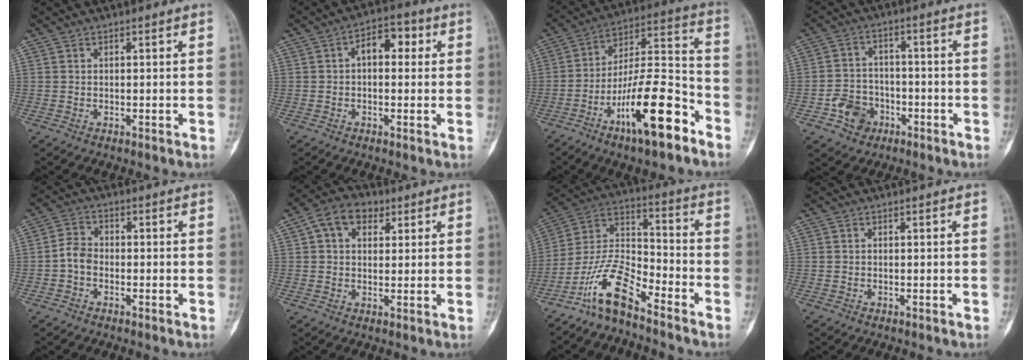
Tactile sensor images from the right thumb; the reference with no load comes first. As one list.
[{"total": 6.4, "force": [1.0, 3.9, 5.0], "torque": [-0.046, 0.022, 0.006]}, {"total": 18.5, "force": [-10.0, 4.9, 14.7], "torque": [-0.249, 0.075, -0.167]}, {"total": 7.2, "force": [-3.3, 5.9, 2.4], "torque": [-0.015, 0.025, -0.054]}, {"total": 3.8, "force": [-1.2, 2.8, 2.3], "torque": [-0.036, 0.015, -0.033]}, {"total": 8.0, "force": [3.0, 5.6, 4.8], "torque": [-0.061, 0.010, 0.042]}, {"total": 11.5, "force": [-8.5, 3.5, 6.9], "torque": [-0.139, 0.080, -0.173]}, {"total": 0.0}]